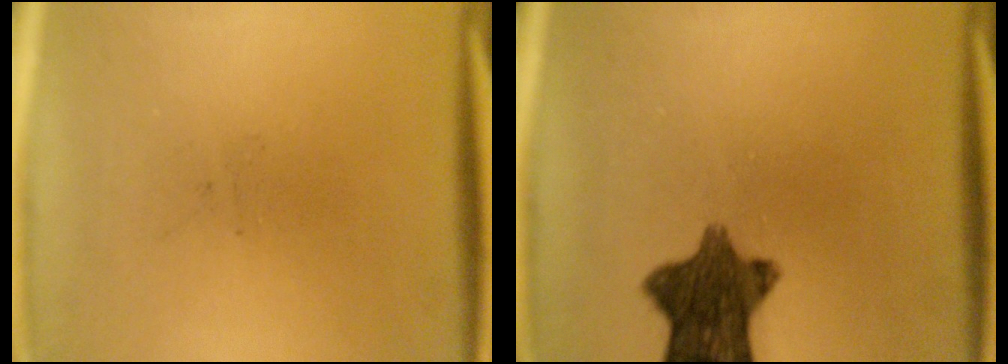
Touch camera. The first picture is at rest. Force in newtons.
{"total": 10.2}